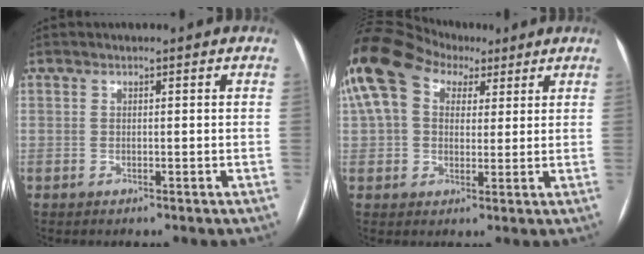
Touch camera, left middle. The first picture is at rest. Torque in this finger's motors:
{"motor_torque": [0.71, 0.00, 1.05, 0.21]}